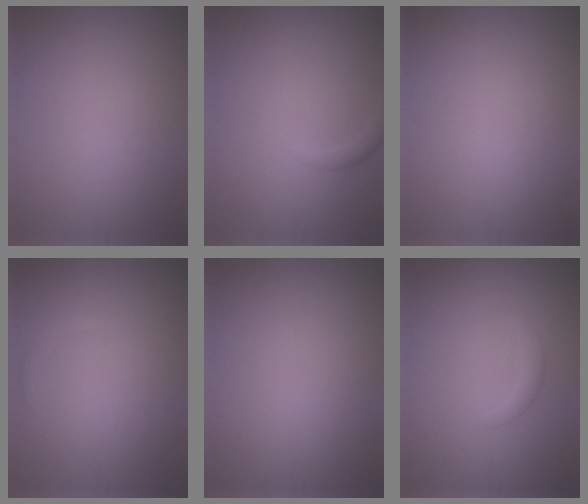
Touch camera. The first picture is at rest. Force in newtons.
{"total": 0.9, "press": 0.9, "slide": 0.1}
{"total": 0.0}
{"total": 0.6, "press": 0.6, "slide": 0.1}
{"total": 0.0}
{"total": 1.1, "press": 1.1, "slide": 0.1}